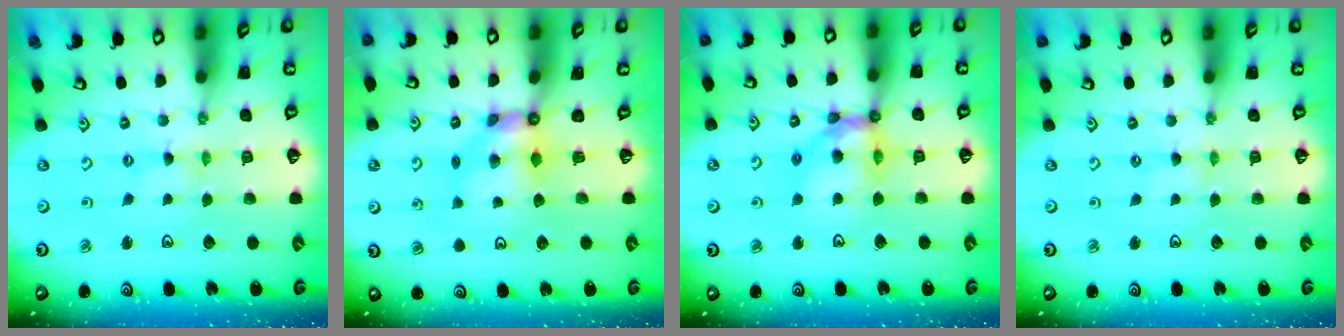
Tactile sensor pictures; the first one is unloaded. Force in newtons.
{"total": 6.2, "press": 6.2, "slide": 0.5}
{"total": 12.3, "press": 12.2, "slide": 1.6}
{"total": 1.1, "press": 1.1, "slide": 0.2}